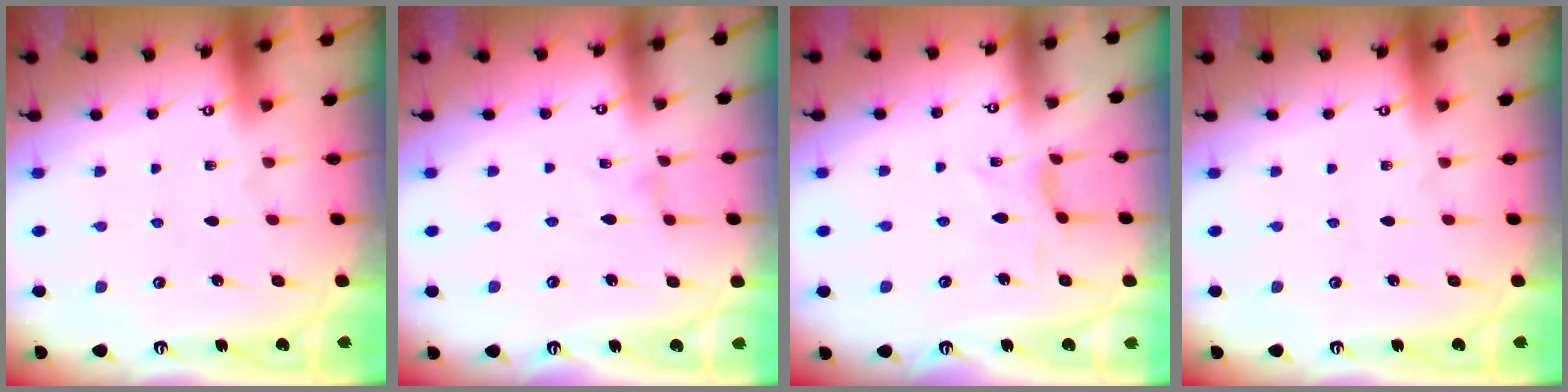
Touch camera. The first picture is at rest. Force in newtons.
{"total": 0.0}
{"total": 1.1, "press": 1.0, "slide": 0.5}
{"total": 0.0}